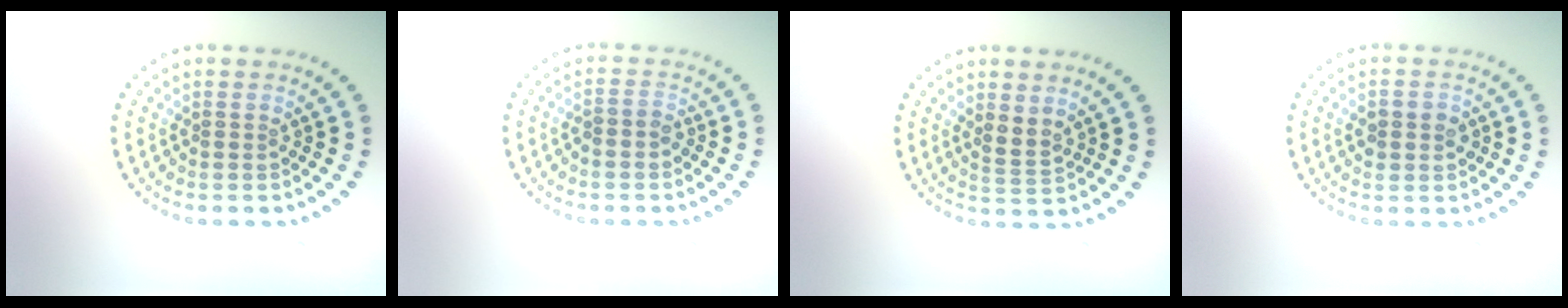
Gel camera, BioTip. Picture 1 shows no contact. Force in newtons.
{"total": 1.5, "press": 1.3, "slide": 0.8}
{"total": 1.7, "press": 1.4, "slide": 1.0}
{"total": 2.1, "press": 2.1, "slide": 0.1}